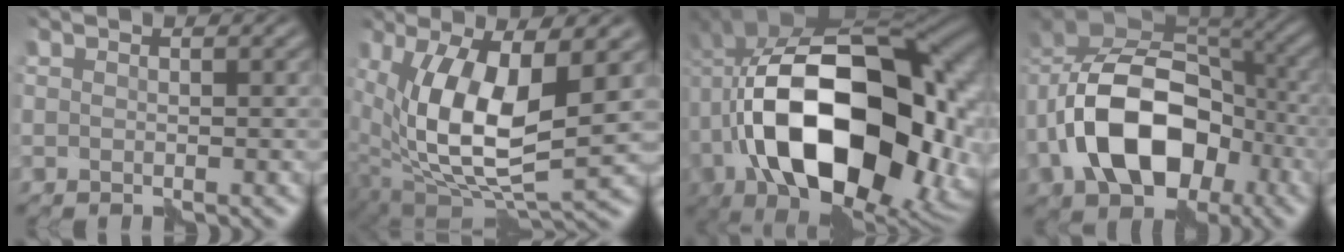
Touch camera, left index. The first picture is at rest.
{"total": 12.1, "force": [1.5, 5.3, 10.7], "torque": [-0.208, -0.010, 0.020]}
{"total": 19.8, "force": [-3.3, 11.9, 15.5], "torque": [-0.296, -0.015, -0.049]}
{"total": 13.4, "force": [-4.5, 8.6, 9.3], "torque": [-0.167, 0.004, -0.097]}